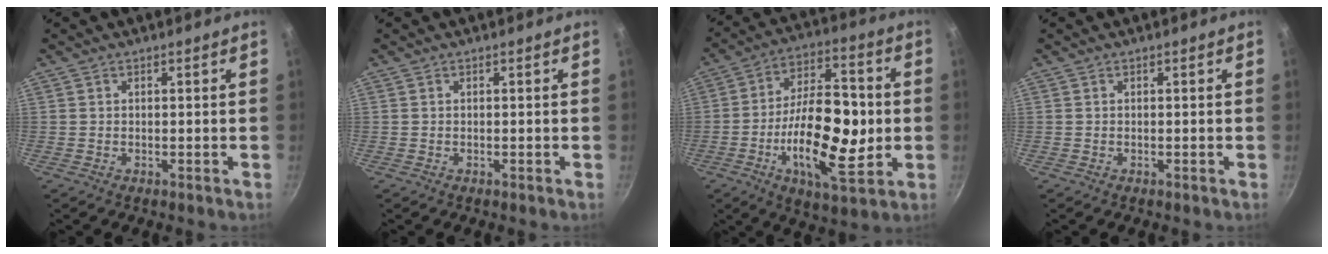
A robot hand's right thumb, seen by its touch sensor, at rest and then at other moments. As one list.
[{"total": 0.0}, {"total": 20.4, "force": [-3.0, 9.2, 18.0], "torque": [-0.271, 0.017, -0.052]}, {"total": 0.0}]